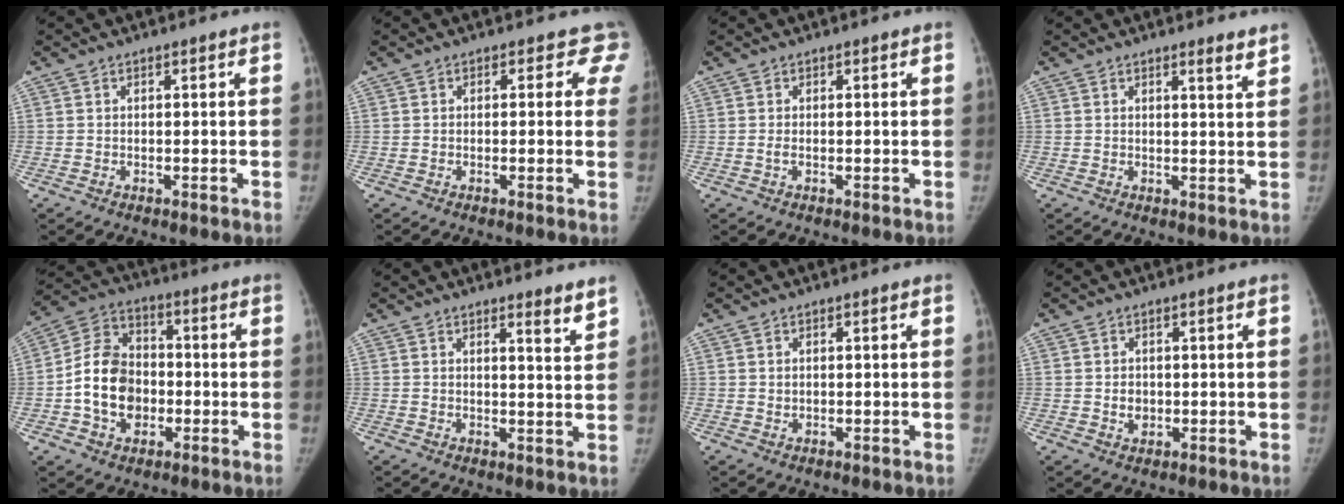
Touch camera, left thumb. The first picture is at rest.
{"total": 3.3, "force": [2.2, 2.2, 1.0], "torque": [0.026, -0.006, 0.000]}
{"total": 0.6, "force": [-0.1, 0.3, 0.5], "torque": [-0.009, -0.001, -0.004]}
{"total": 2.5, "force": [2.0, 0.1, 1.4], "torque": [-0.018, -0.017, 0.028]}
{"total": 13.2, "force": [-2.2, 10.1, 8.1], "torque": [-0.121, 0.027, -0.044]}
{"total": 3.6, "force": [2.9, 0.4, 2.1], "torque": [-0.023, -0.027, 0.037]}
{"total": 0.6, "force": [0.2, 0.5, 0.3], "torque": [-0.002, -0.001, 0.005]}
{"total": 2.3, "force": [0.0, 1.9, 1.3], "torque": [-0.013, 0.000, 0.005]}